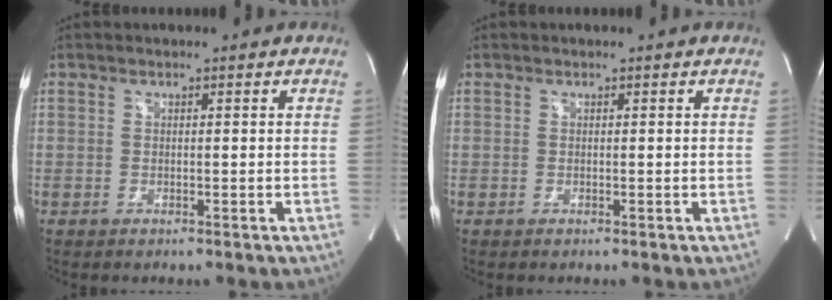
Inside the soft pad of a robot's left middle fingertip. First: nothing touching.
{"total": 0.0}